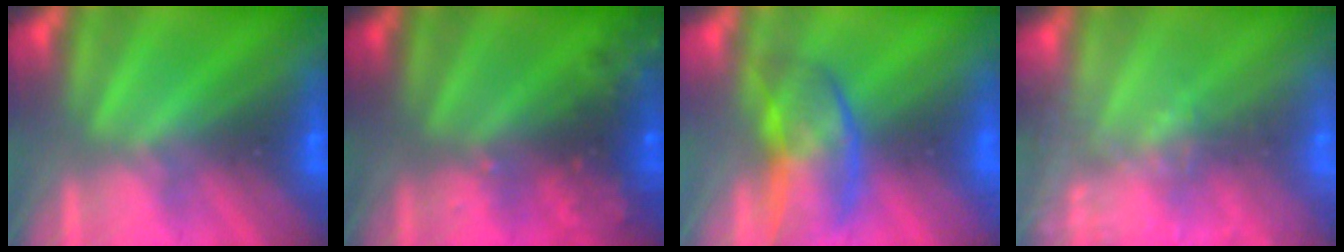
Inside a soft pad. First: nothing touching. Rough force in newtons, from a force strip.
{"total": 9.0}
{"total": 2.7}
{"total": 13.7}